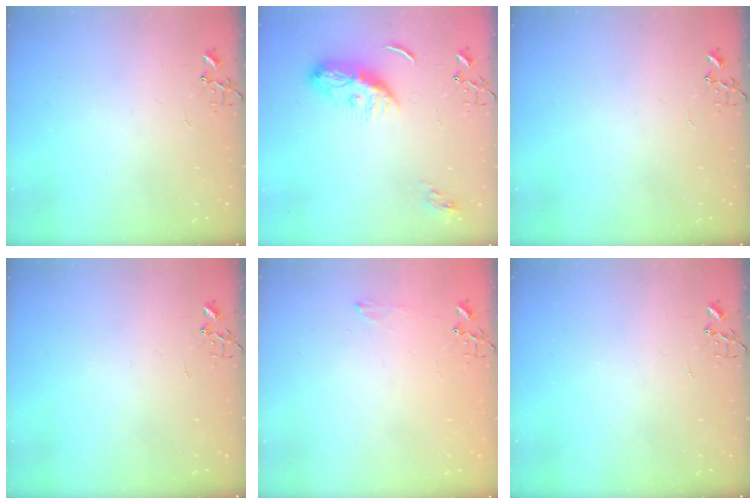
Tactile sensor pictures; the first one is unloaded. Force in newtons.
{"total": 10.5, "press": 10.5, "slide": 0.3}
{"total": 0.0}
{"total": 0.0}
{"total": 5.6, "press": 5.6, "slide": 0.7}
{"total": 0.0}